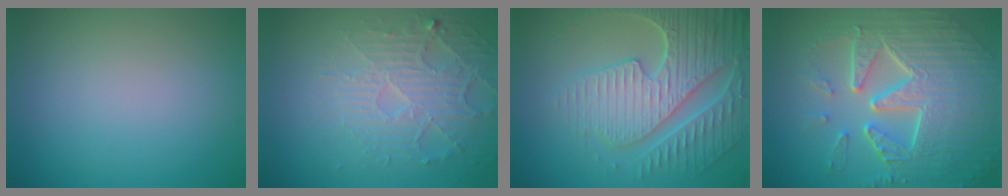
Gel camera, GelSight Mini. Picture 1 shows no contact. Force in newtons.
{"total": 5.0, "press": 3.4, "slide": 3.6}
{"total": 7.5, "press": 5.9, "slide": 4.7}
{"total": 9.4, "press": 6.4, "slide": 6.9}